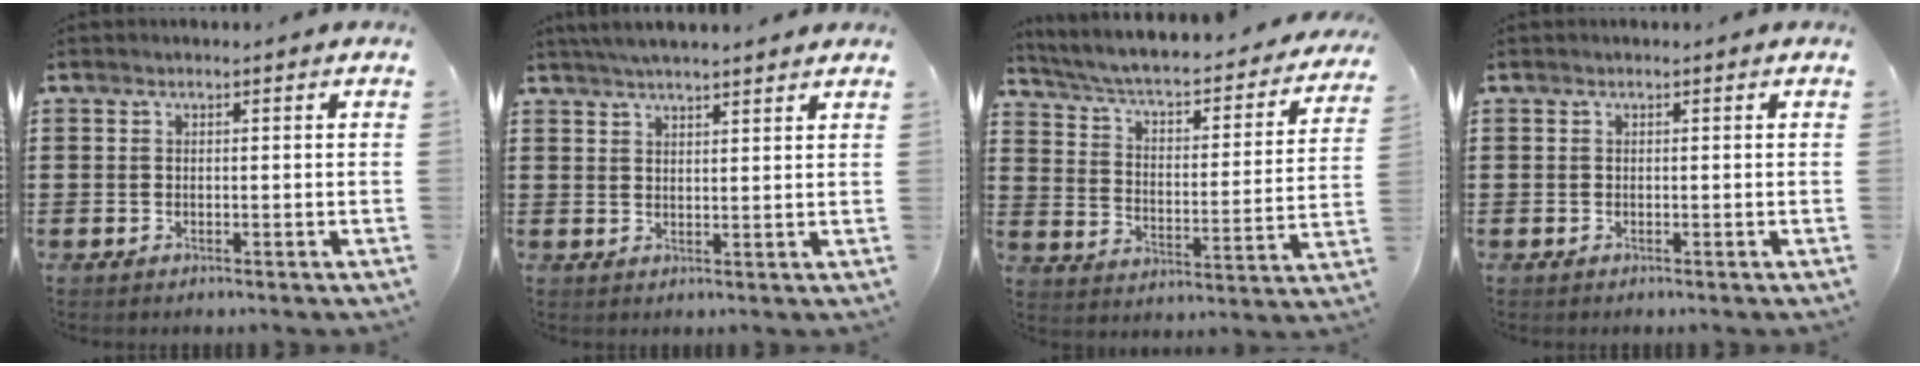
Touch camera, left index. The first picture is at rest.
{"total": 3.4, "force": [3.2, 0.0, 1.1], "torque": [-0.031, -0.002, 0.060]}
{"total": 4.5, "force": [3.8, 0.4, 2.4], "torque": [-0.066, -0.038, 0.054]}
{"total": 0.0}